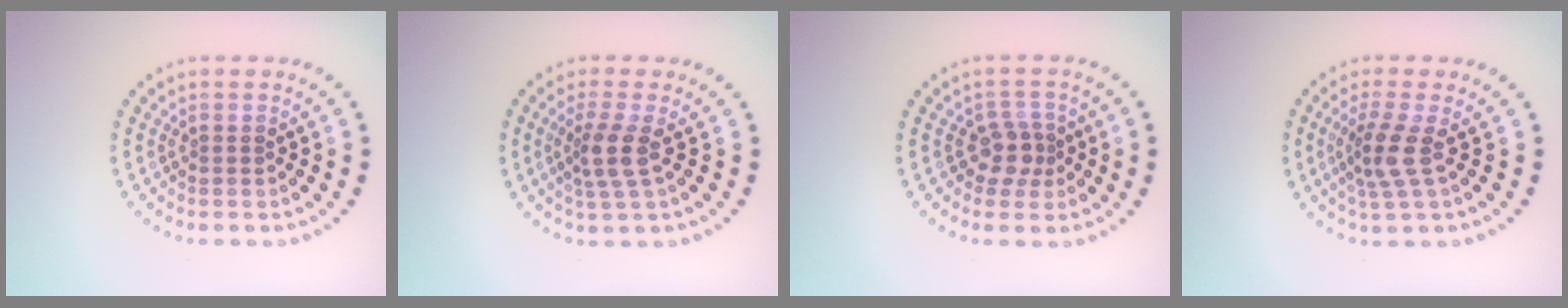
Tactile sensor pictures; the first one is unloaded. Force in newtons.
{"total": 2.7, "press": 2.2, "slide": 1.7}
{"total": 2.5, "press": 2.0, "slide": 1.5}
{"total": 2.9, "press": 2.2, "slide": 1.9}